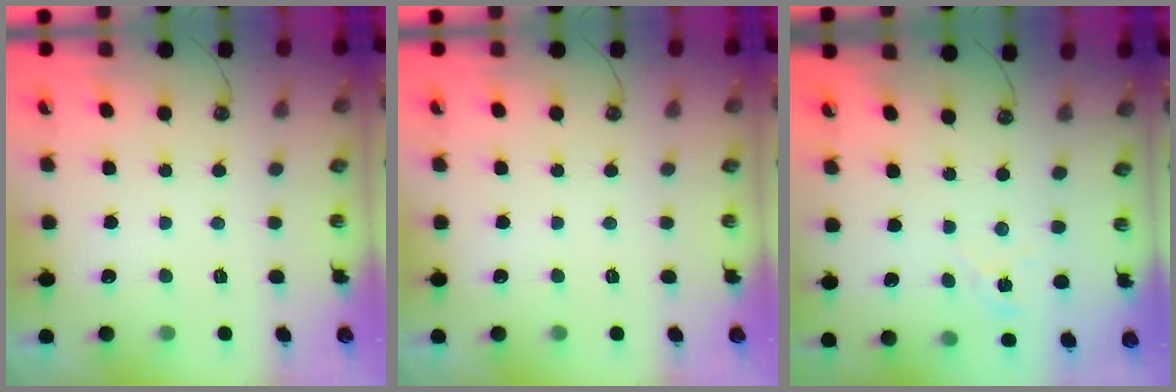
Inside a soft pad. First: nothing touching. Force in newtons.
{"total": 0.0}
{"total": 2.4, "press": 2.4, "slide": 0.2}